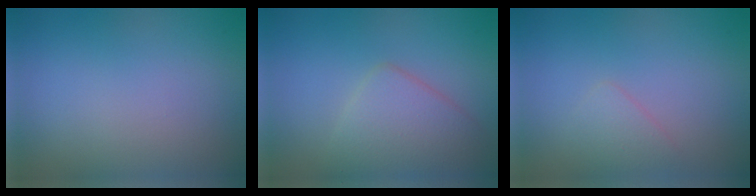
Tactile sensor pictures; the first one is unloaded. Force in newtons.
{"total": 4.2, "press": 4.2, "slide": 0.0}
{"total": 1.3, "press": 1.3, "slide": 0.1}